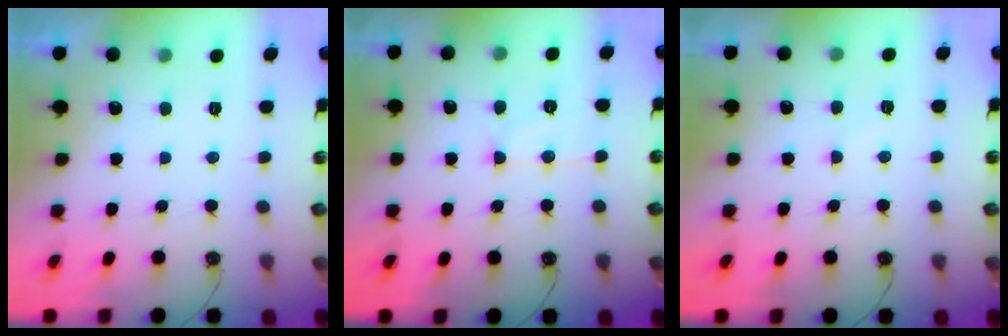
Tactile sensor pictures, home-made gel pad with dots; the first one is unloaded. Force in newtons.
{"total": 9.1, "press": 9.1, "slide": 0.5}
{"total": 6.8, "press": 6.8, "slide": 0.6}